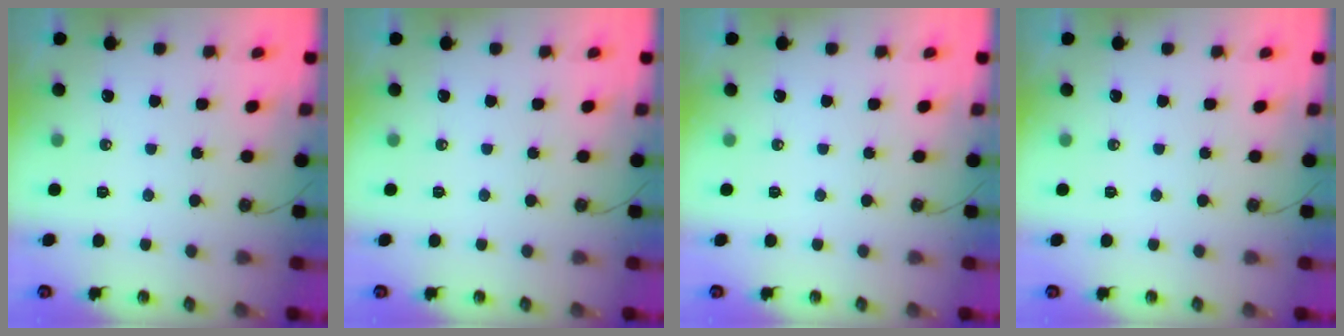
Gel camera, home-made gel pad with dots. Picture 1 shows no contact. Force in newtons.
{"total": 0.0}
{"total": 0.0}
{"total": 0.0}